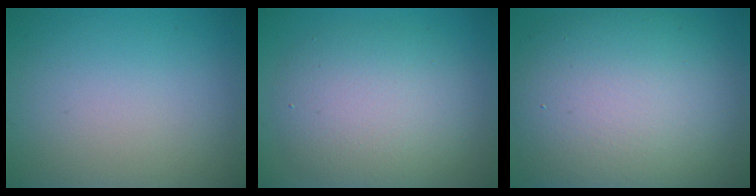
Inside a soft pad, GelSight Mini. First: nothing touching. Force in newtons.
{"total": 6.3, "press": 6.3, "slide": 0.3}
{"total": 13.2, "press": 13.2, "slide": 0.2}